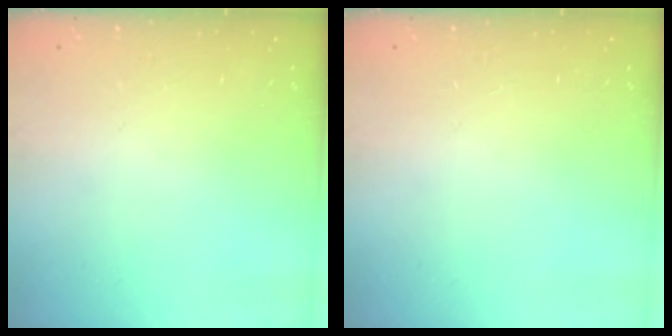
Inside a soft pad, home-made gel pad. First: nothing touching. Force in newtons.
{"total": 0.0}